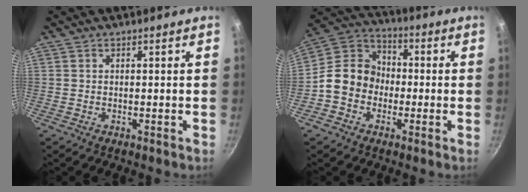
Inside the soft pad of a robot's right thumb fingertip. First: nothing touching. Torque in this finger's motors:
{"motor_torque": [1.14, 1.98, 0.89, -0.81, 0.11]}